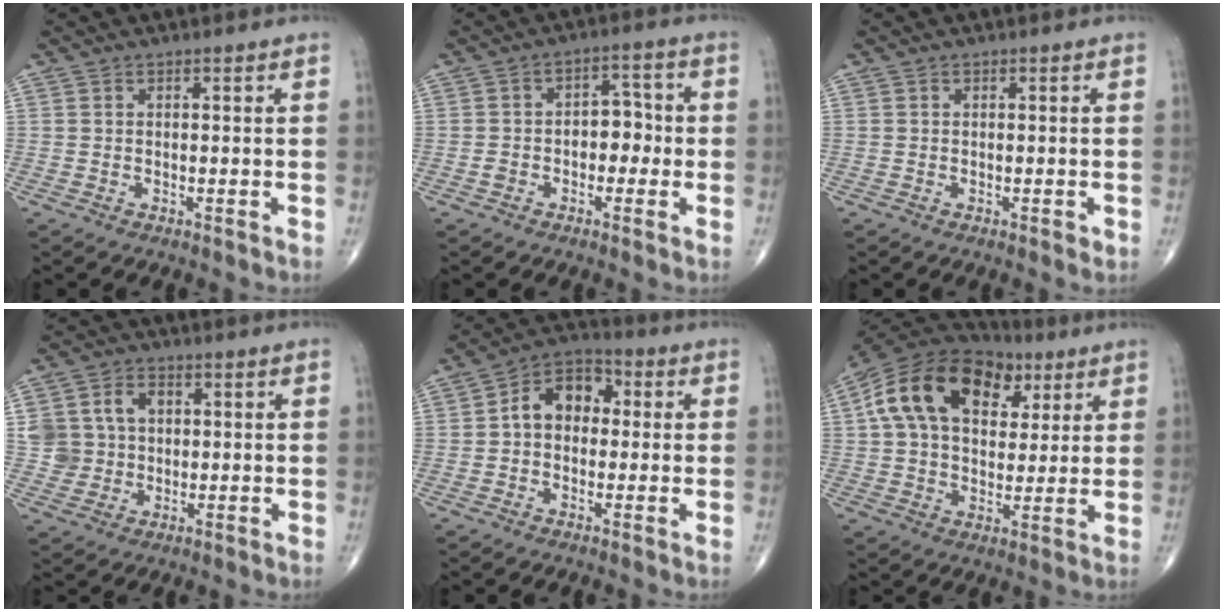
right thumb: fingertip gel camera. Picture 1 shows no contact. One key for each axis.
{"total": 6.0, "fx": -1.1, "fy": 4.2, "fz": 4.1, "tx": -0.034, "ty": 0.030, "tz": -0.025}
{"total": 0.7, "fx": -0.2, "fy": 0.4, "fz": 0.6, "tx": -0.006, "ty": -0.001, "tz": -0.005}
{"total": 8.3, "fx": 1.2, "fy": 7.4, "fz": 3.5, "tx": -0.040, "ty": 0.010, "tz": 0.026}
{"total": 9.4, "fx": 0.6, "fy": 6.8, "fz": 6.4, "tx": -0.076, "ty": 0.032, "tz": -0.005}
{"total": 21.7, "fx": 7.8, "fy": 13.8, "fz": 14.9, "tx": -0.248, "ty": 0.019, "tz": 0.124}